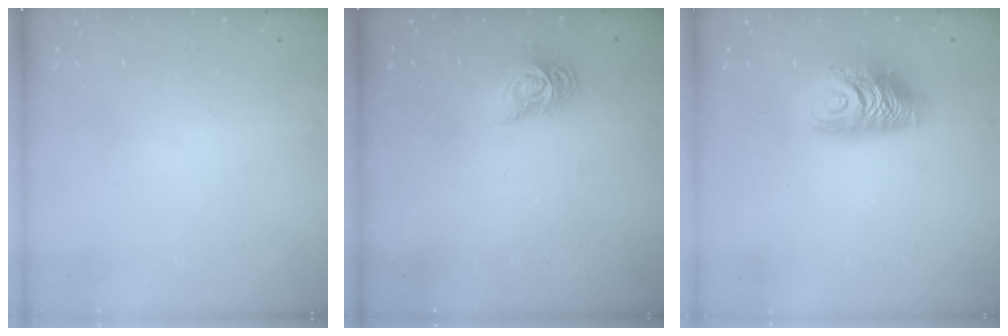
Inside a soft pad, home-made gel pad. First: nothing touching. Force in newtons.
{"total": 8.4, "press": 8.3, "slide": 0.3}
{"total": 10.7, "press": 10.7, "slide": 0.9}